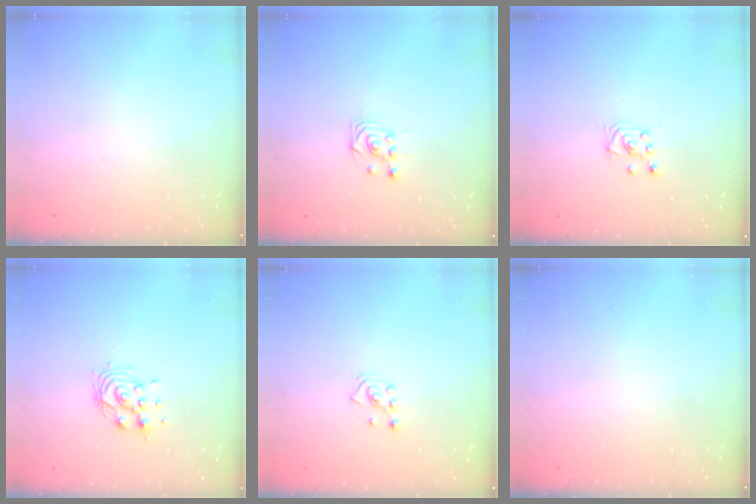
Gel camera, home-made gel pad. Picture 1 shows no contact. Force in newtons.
{"total": 3.3, "press": 3.3, "slide": 0.4}
{"total": 2.0, "press": 2.0, "slide": 0.2}
{"total": 9.3, "press": 9.2, "slide": 1.3}
{"total": 2.1, "press": 1.9, "slide": 0.8}
{"total": 0.0}